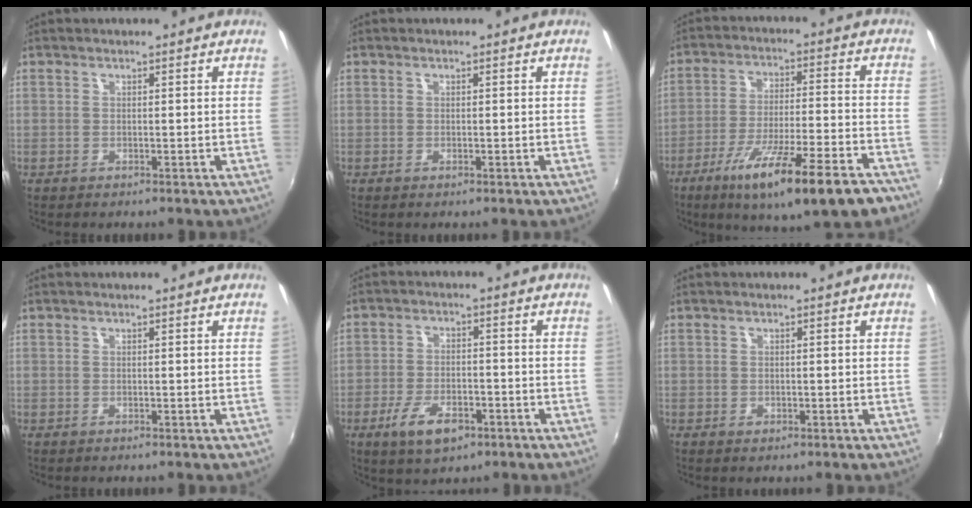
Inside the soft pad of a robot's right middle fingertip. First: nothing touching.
{"total": 0.0}
{"total": 20.2, "force": [-13.3, 3.1, 14.9], "torque": [-0.249, -0.056, -0.202]}
{"total": 0.0}
{"total": 8.5, "force": [-4.6, 3.8, 6.0], "torque": [-0.133, -0.010, -0.075]}
{"total": 0.8, "force": [-0.4, 0.5, 0.4], "torque": [-0.006, -0.002, -0.007]}